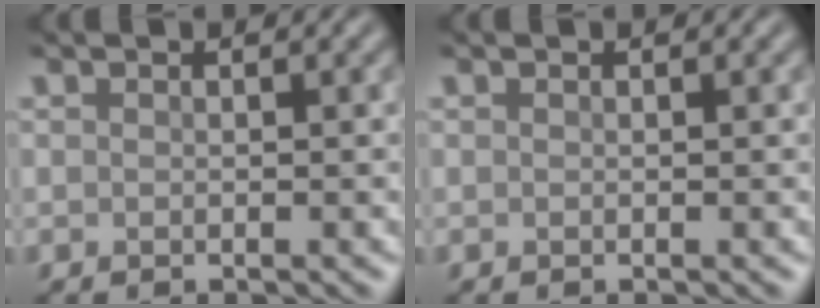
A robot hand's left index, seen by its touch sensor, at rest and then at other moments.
{"total": 0.0}